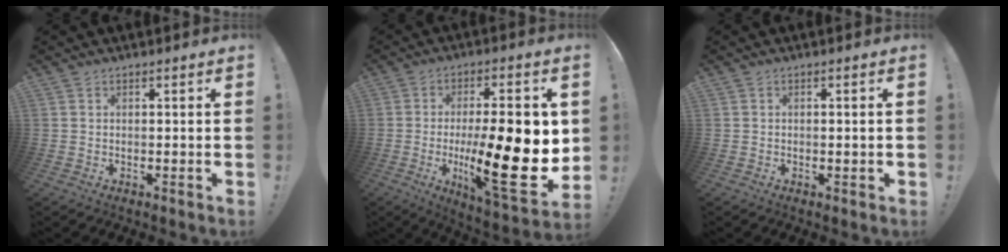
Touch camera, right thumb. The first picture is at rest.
{"total": 25.7, "force": [-1.9, 7.1, 24.6], "torque": [-0.399, -0.011, -0.023]}
{"total": 1.2, "force": [-0.1, 0.1, 1.2], "torque": [-0.018, -0.001, -0.003]}